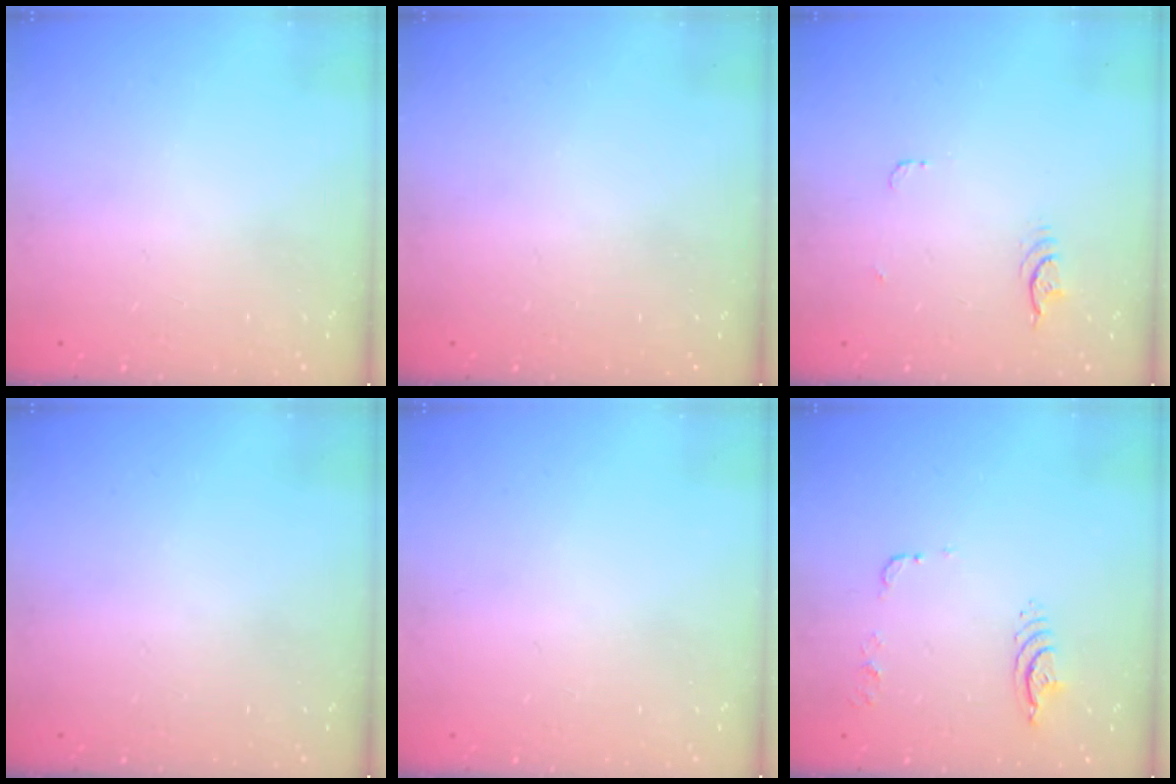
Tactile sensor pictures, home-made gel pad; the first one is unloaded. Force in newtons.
{"total": 0.0}
{"total": 3.8, "press": 3.4, "slide": 1.6}
{"total": 0.0}
{"total": 0.0}
{"total": 8.3, "press": 8.3, "slide": 0.8}